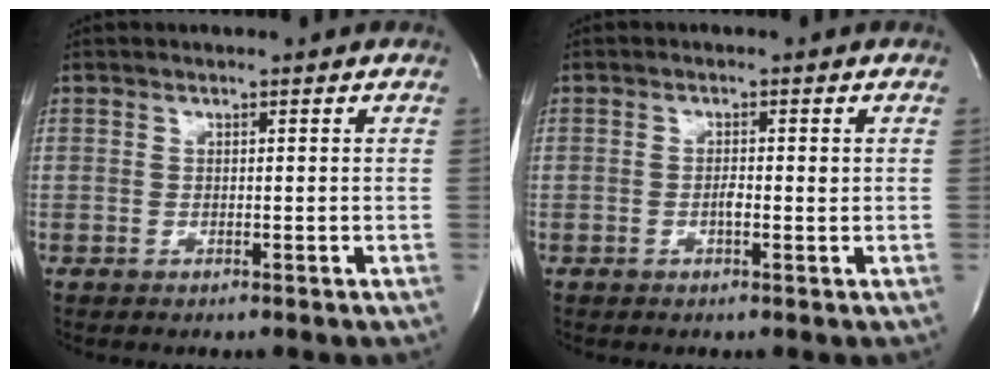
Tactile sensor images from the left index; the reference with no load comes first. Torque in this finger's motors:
{"motor_torque": [0.14, -0.11, 0.00, 0.00]}